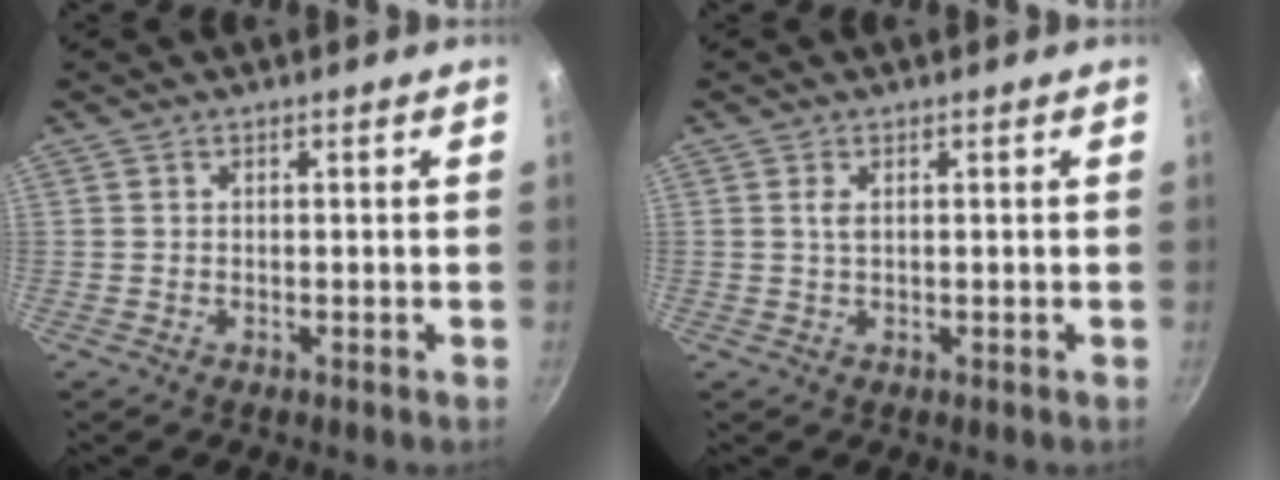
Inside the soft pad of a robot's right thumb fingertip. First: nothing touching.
{"total": 1.4, "force": [0.4, 0.7, 1.2], "torque": [-0.022, -0.001, 0.007]}